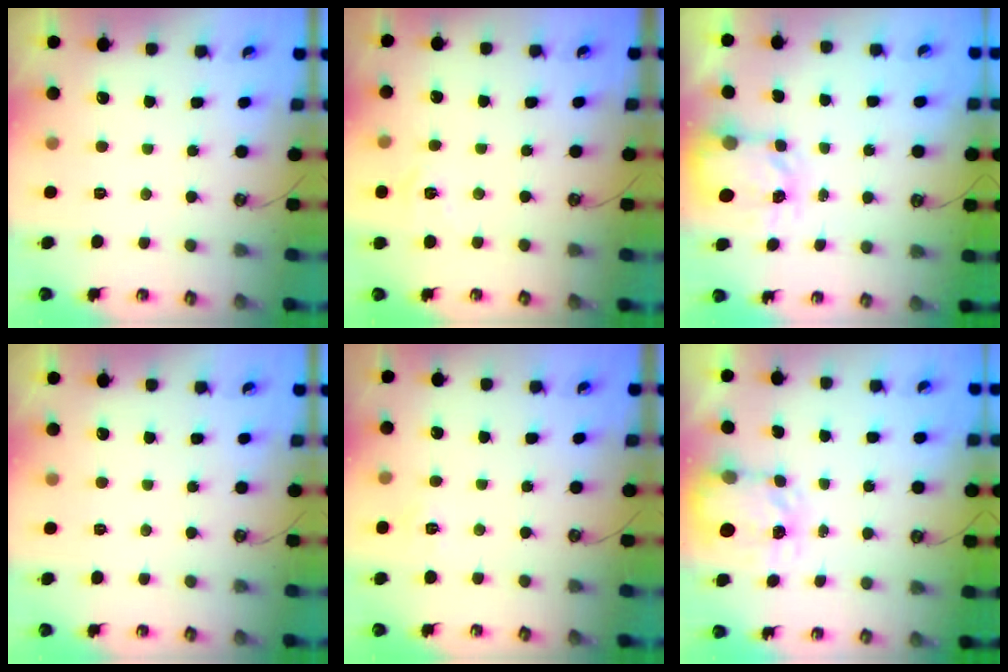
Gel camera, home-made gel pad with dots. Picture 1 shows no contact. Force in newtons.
{"total": 5.0, "press": 5.0, "slide": 0.5}
{"total": 3.9, "press": 3.8, "slide": 0.5}
{"total": 0.0}
{"total": 2.8, "press": 2.8, "slide": 0.4}
{"total": 3.8, "press": 3.8, "slide": 0.5}